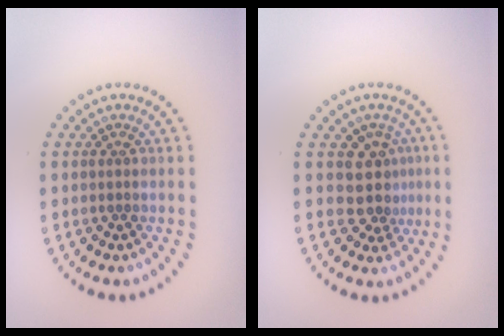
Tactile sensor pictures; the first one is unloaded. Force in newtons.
{"total": 3.3, "press": 2.6, "slide": 2.0}